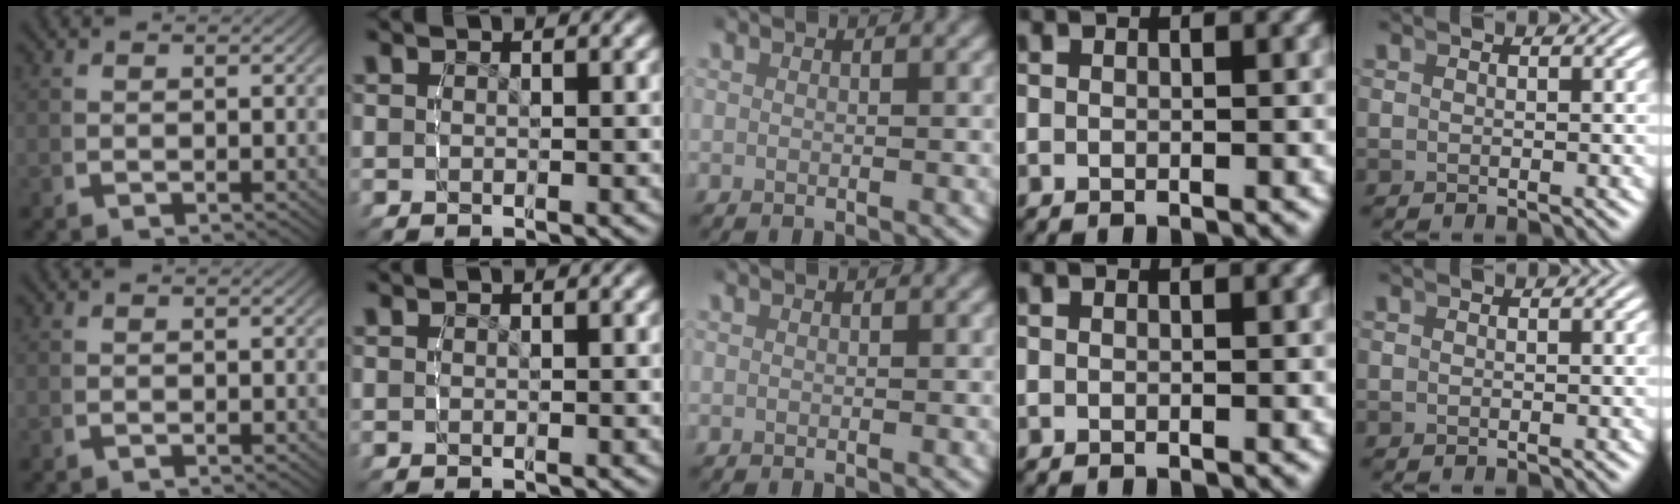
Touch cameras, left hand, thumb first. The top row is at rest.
{}